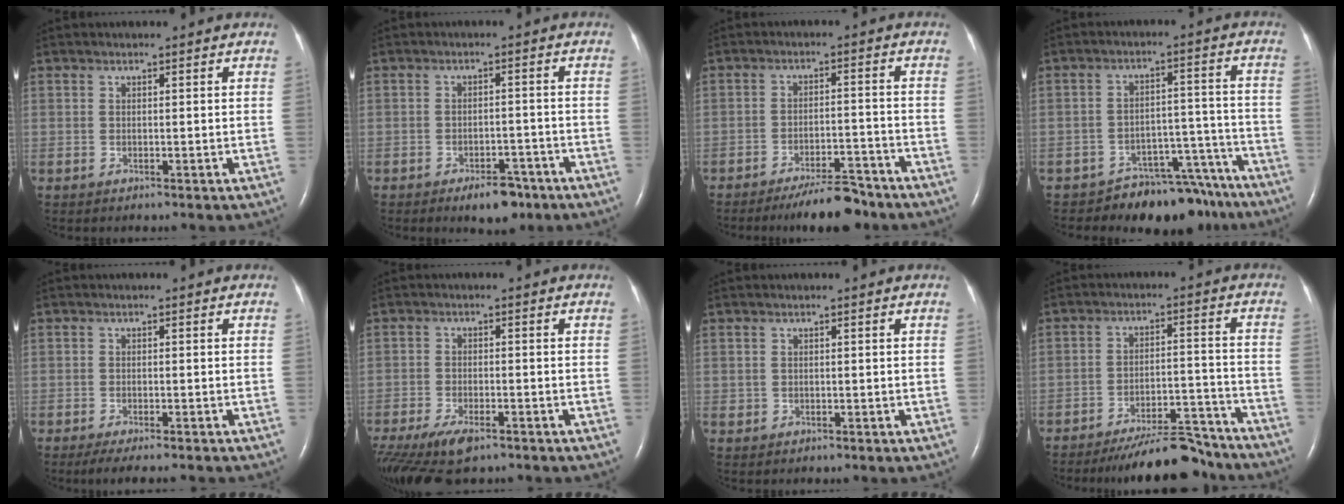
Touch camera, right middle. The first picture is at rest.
{"total": 5.3, "force": [-3.6, 2.4, 3.0], "torque": [-0.042, 0.003, -0.048]}
{"total": 7.4, "force": [-6.4, 1.4, 3.4], "torque": [-0.049, -0.007, -0.107]}
{"total": 11.3, "force": [-10.3, 4.4, 1.2], "torque": [0.023, 0.054, -0.140]}
{"total": 6.1, "force": [-5.1, 1.2, 3.1], "torque": [-0.038, -0.010, -0.074]}
{"total": 10.1, "force": [-7.0, 3.6, 6.2], "torque": [-0.121, -0.019, -0.116]}
{"total": 0.5, "force": [0.0, 0.5, 0.0], "torque": [0.004, 0.004, 0.000]}
{"total": 11.9, "force": [-11.1, 1.8, 3.9], "torque": [-0.049, 0.020, -0.171]}